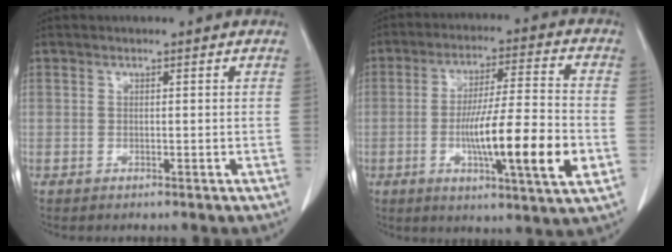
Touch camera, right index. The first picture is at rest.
{"total": 15.8, "force": [-3.7, 0.7, 15.3], "torque": [-0.256, -0.013, -0.063]}